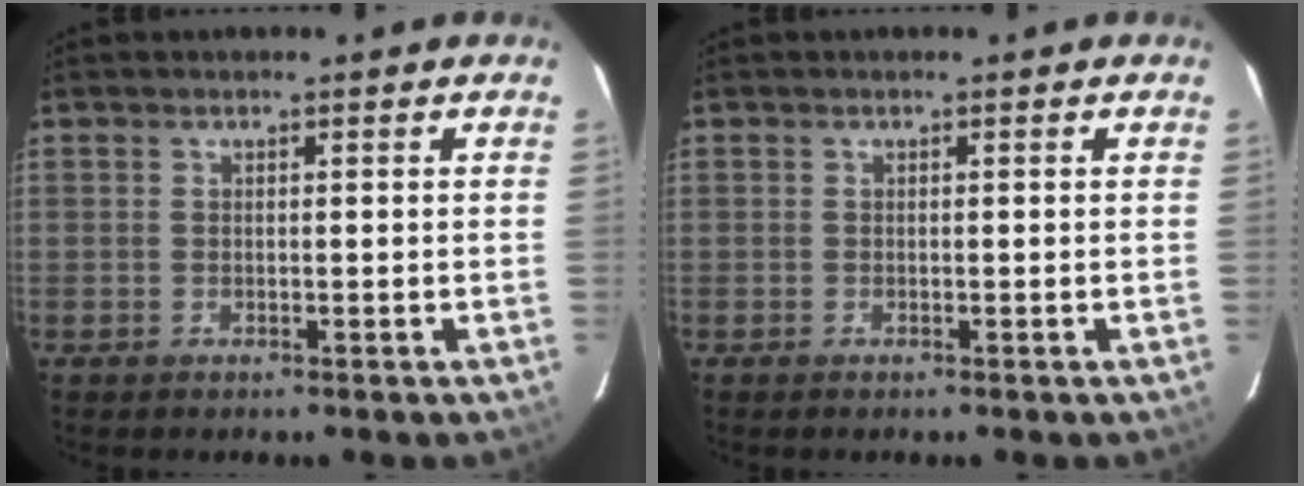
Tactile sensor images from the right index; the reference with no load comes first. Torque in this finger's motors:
{"motor_torque": [0.03, -0.09, 0.03, 0.00]}